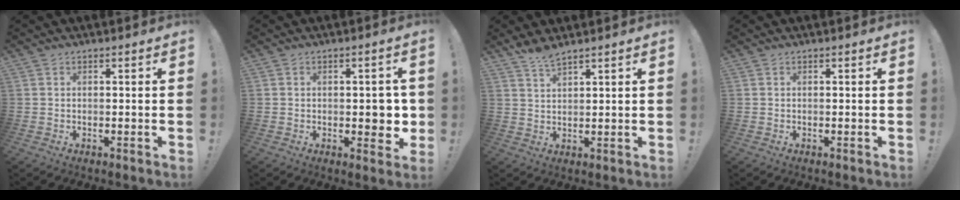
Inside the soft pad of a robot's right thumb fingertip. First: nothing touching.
{"total": 5.7, "force": [-0.3, 3.4, 4.6], "torque": [-0.054, 0.004, -0.003]}
{"total": 4.2, "force": [3.8, 0.3, 1.7], "torque": [-0.034, -0.024, 0.067]}
{"total": 0.0}